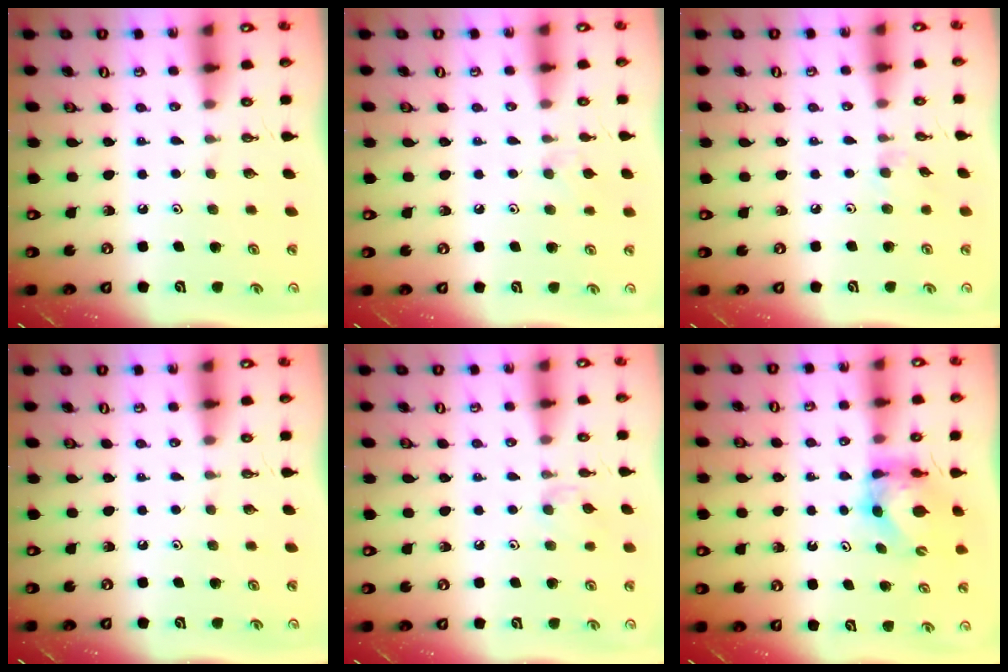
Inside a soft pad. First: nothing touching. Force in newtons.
{"total": 3.8, "press": 3.7, "slide": 0.8}
{"total": 2.7, "press": 2.6, "slide": 0.4}
{"total": 0.0}
{"total": 5.4, "press": 5.3, "slide": 1.0}
{"total": 6.2, "press": 6.2, "slide": 0.6}